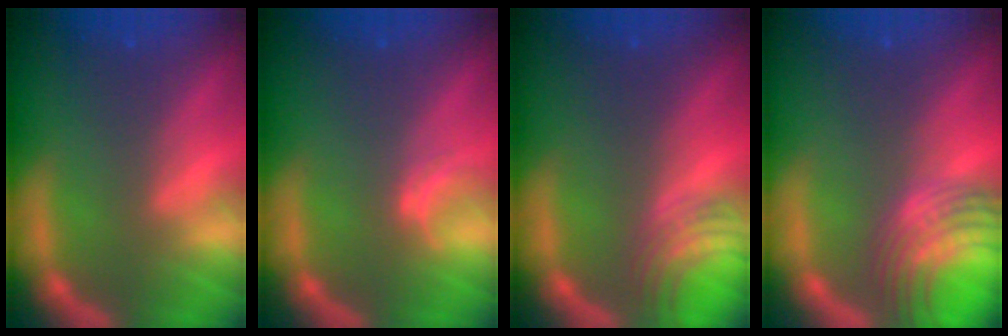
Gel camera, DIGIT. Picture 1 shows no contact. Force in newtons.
{"total": 1.0}
{"total": 4.5}
{"total": 9.5}